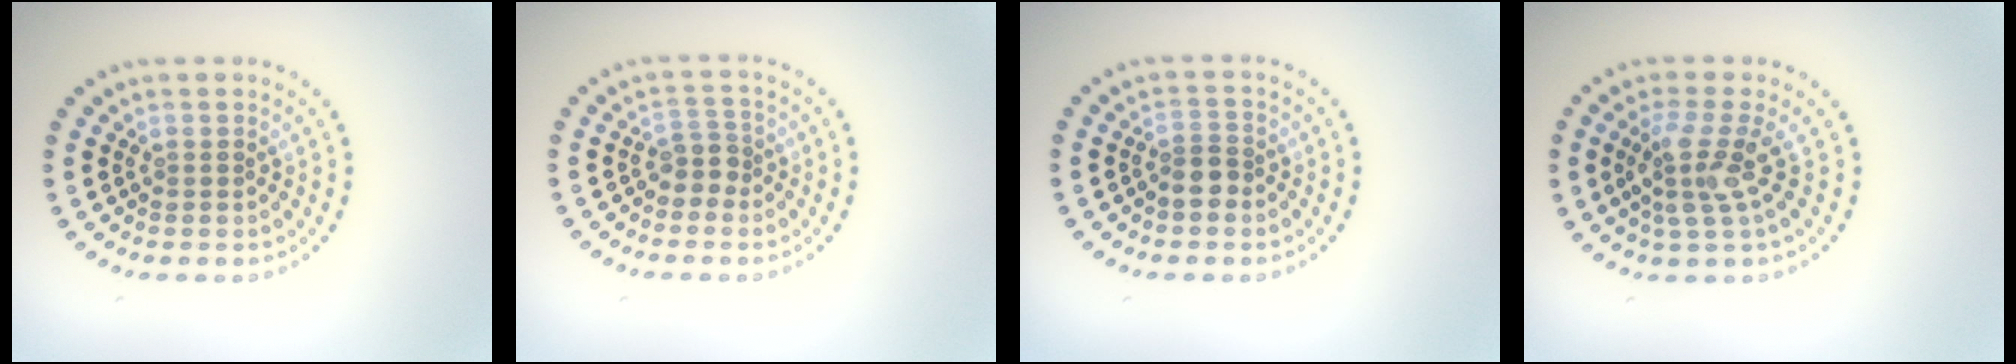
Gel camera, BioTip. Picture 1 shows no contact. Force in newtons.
{"total": 1.9, "press": 1.4, "slide": 1.2}
{"total": 1.9, "press": 1.7, "slide": 0.9}
{"total": 3.2, "press": 2.5, "slide": 2.1}